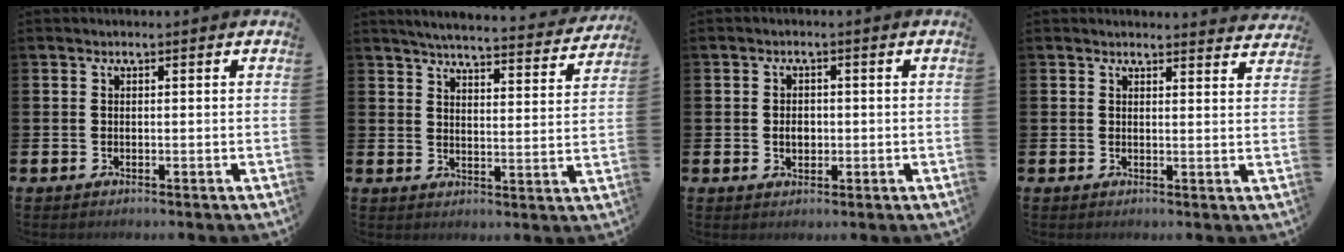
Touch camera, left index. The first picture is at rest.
{"total": 5.3, "force": [5.1, 0.3, 1.4], "torque": [-0.033, -0.043, 0.083]}
{"total": 2.3, "force": [-0.2, 1.7, 1.6], "torque": [-0.012, -0.001, -0.010]}
{"total": 2.3, "force": [2.3, 0.1, -0.1], "torque": [0.008, -0.016, 0.039]}